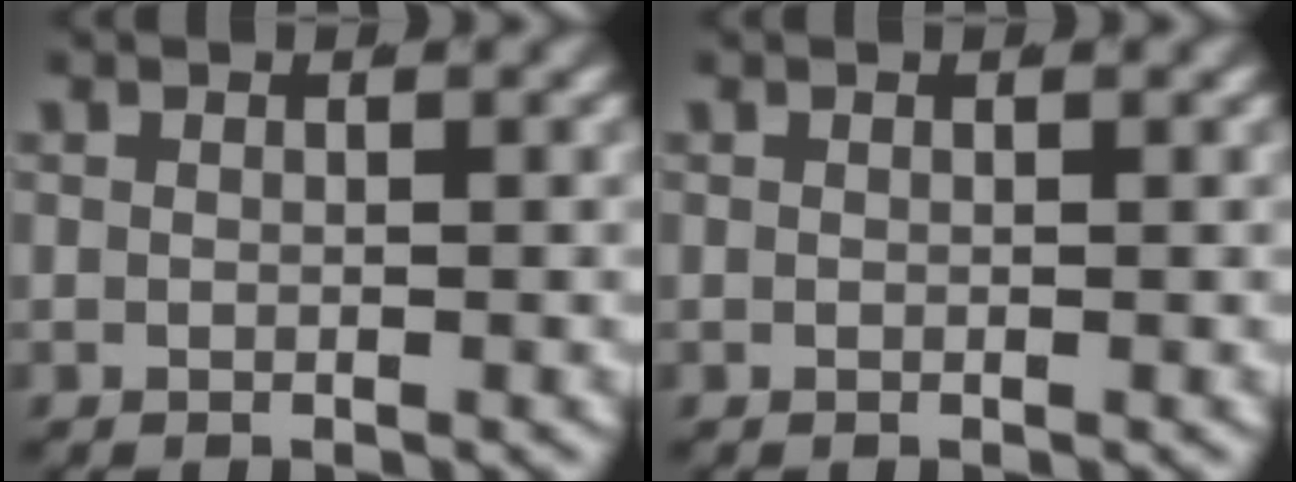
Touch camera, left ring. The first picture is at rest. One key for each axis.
{"total": 0.0}